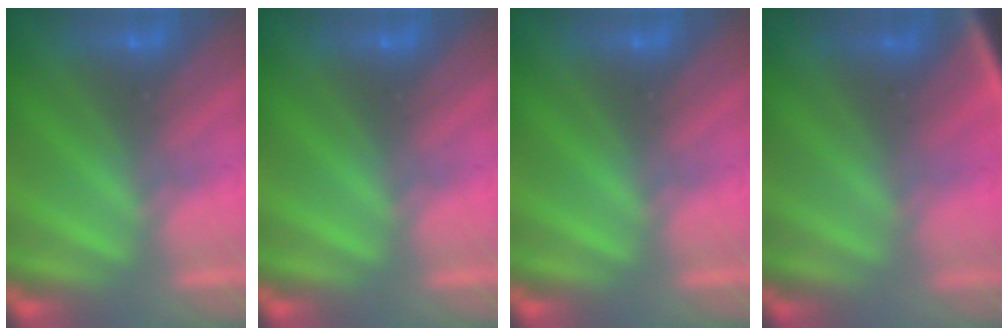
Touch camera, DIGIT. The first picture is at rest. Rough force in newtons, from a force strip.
{"total": 0.0}
{"total": 0.0}
{"total": 2.7}